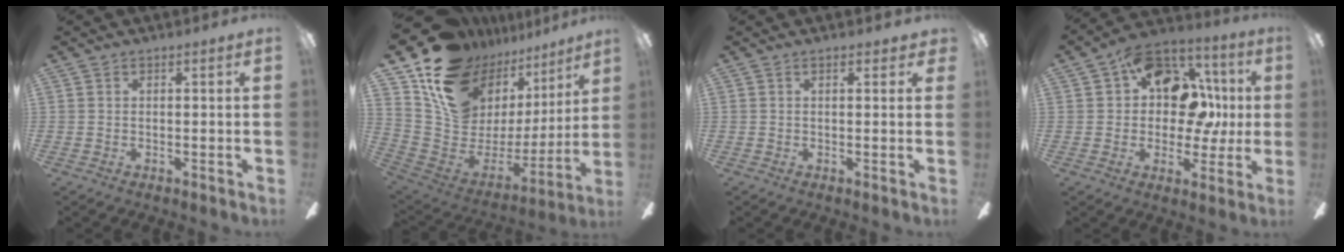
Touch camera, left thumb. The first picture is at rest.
{"total": 19.1, "force": [12.6, 11.9, 8.1], "torque": [-0.142, -0.088, 0.244]}
{"total": 1.1, "force": [0.6, 0.6, 0.6], "torque": [-0.004, 0.001, 0.009]}
{"total": 17.4, "force": [4.8, 12.2, 11.5], "torque": [-0.157, -0.002, 0.093]}